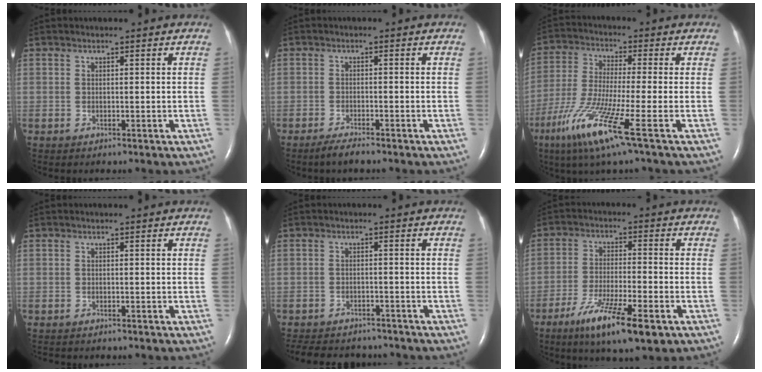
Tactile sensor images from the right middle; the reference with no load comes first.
{"total": 2.5, "force": [-2.1, 0.1, 1.3], "torque": [-0.037, -0.007, -0.039]}
{"total": 11.8, "force": [-5.8, -0.8, 10.3], "torque": [-0.213, -0.036, -0.113]}
{"total": 1.5, "force": [-1.4, 0.4, 0.5], "torque": [-0.011, -0.004, -0.017]}
{"total": 12.5, "force": [-11.0, 4.6, 3.9], "torque": [-0.091, -0.001, -0.143]}
{"total": 11.3, "force": [-6.3, 1.7, 9.2], "torque": [-0.166, -0.023, -0.102]}